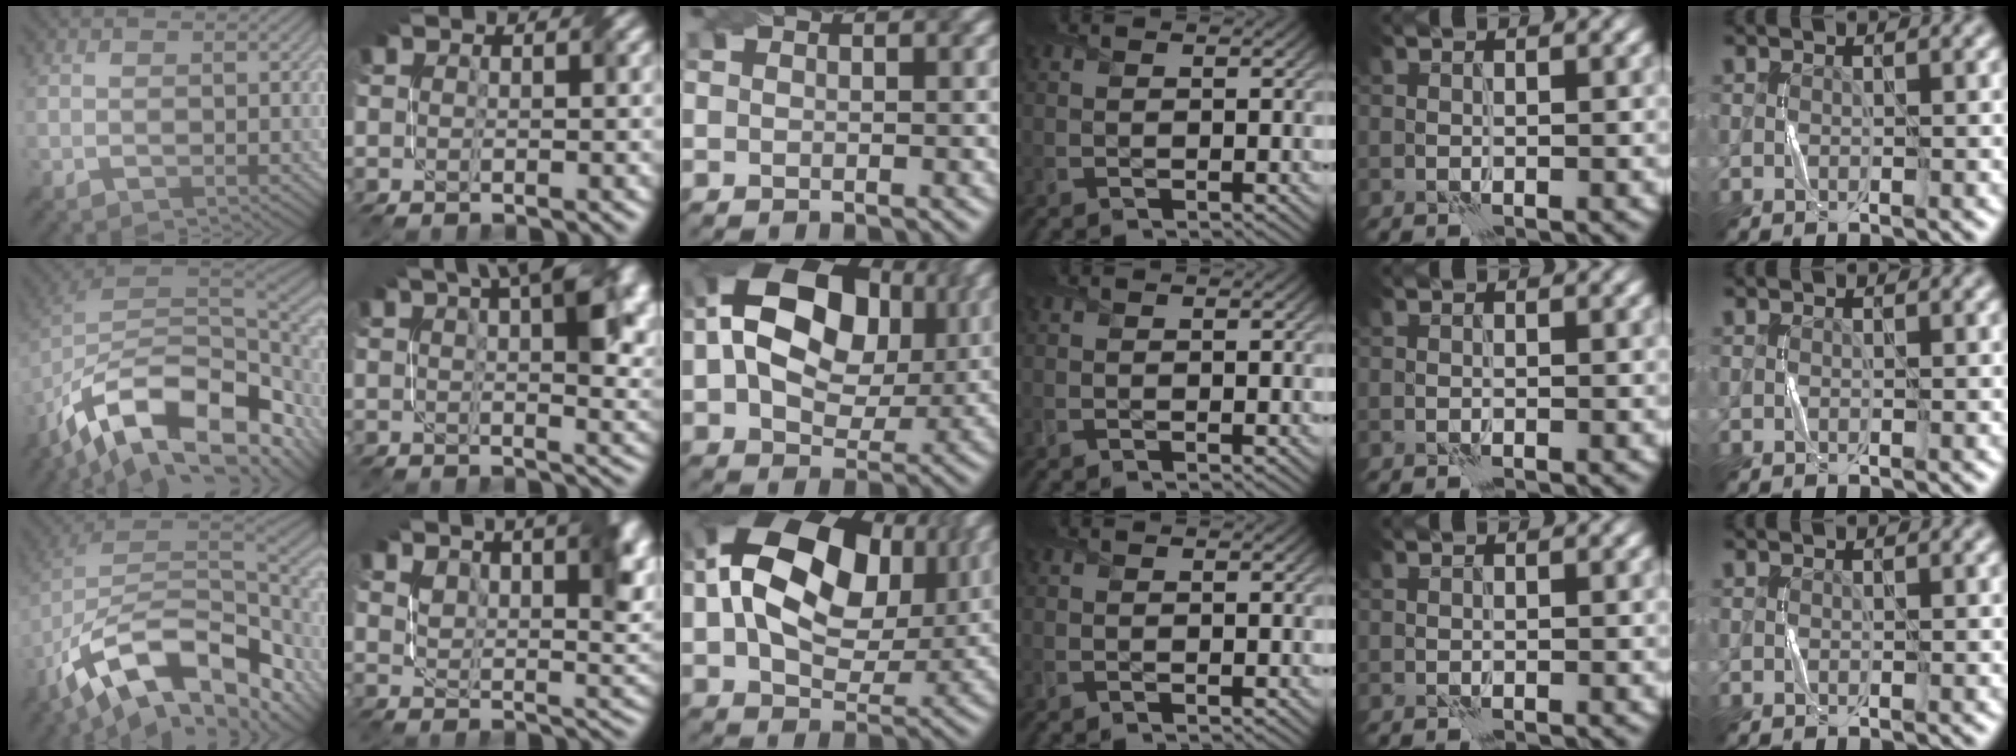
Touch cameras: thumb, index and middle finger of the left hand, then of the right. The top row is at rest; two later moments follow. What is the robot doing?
{"motion": "twist", "object": "screw"}